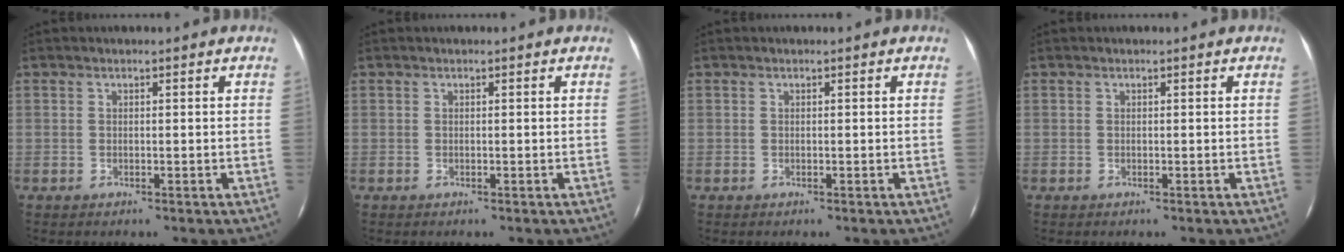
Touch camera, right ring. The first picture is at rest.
{"total": 0.0}
{"total": 0.0}
{"total": 0.0}